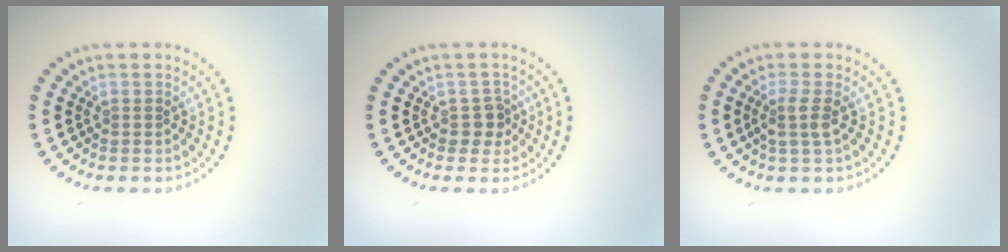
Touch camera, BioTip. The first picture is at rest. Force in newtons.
{"total": 1.8, "press": 1.6, "slide": 0.9}
{"total": 1.9, "press": 1.5, "slide": 1.1}